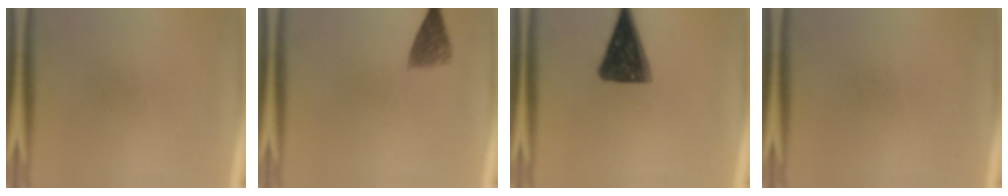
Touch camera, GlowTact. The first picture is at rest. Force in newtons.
{"total": 3.4}
{"total": 13.0}
{"total": 0.0}